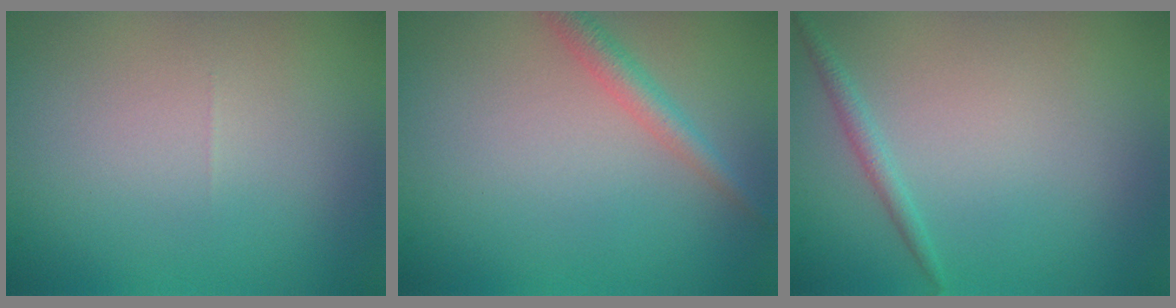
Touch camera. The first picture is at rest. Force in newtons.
{"total": 2.1, "press": 2.1, "slide": 0.0}
{"total": 1.1, "press": 1.1, "slide": 0.1}